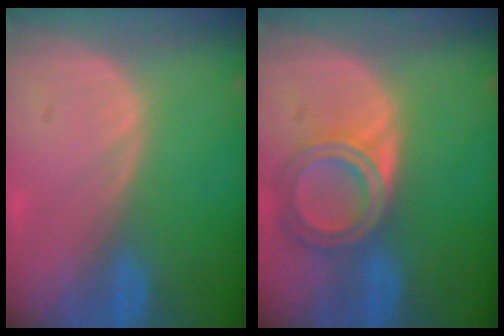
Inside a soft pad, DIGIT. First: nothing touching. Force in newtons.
{"total": 6.4, "press": 5.7, "slide": 3.0}